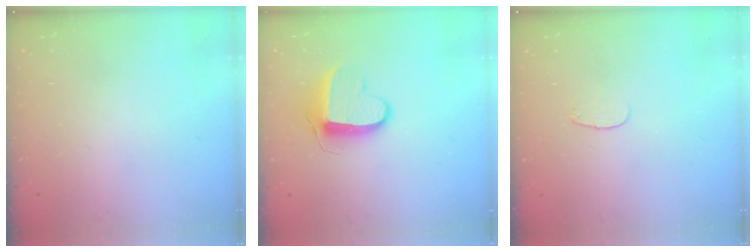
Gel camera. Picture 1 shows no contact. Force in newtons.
{"total": 10.1, "press": 10.1, "slide": 0.3}
{"total": 2.8, "press": 2.8, "slide": 0.2}